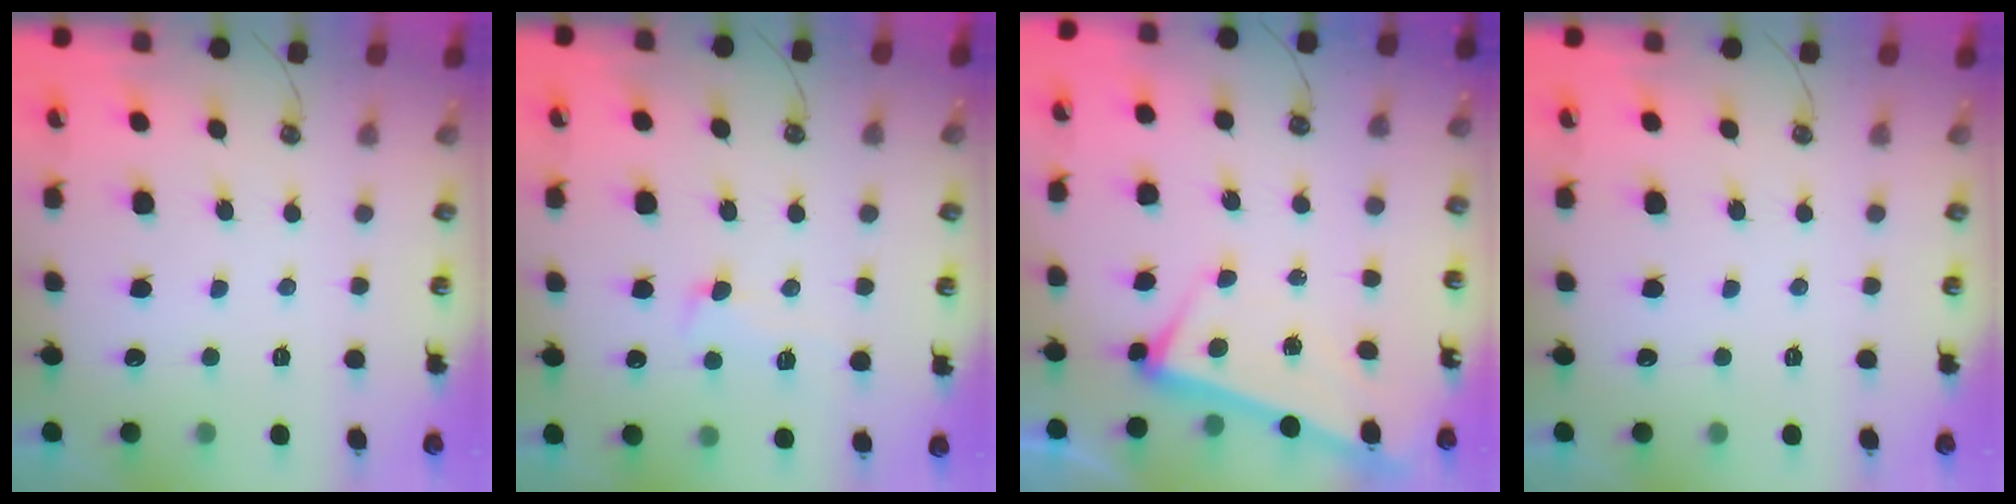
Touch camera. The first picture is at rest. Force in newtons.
{"total": 1.2, "press": 0.6, "slide": 1.0}
{"total": 3.3, "press": 3.1, "slide": 1.1}
{"total": 0.0}